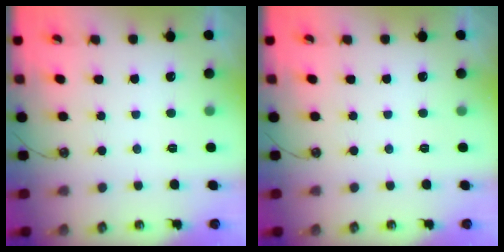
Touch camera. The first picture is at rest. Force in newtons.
{"total": 0.0}